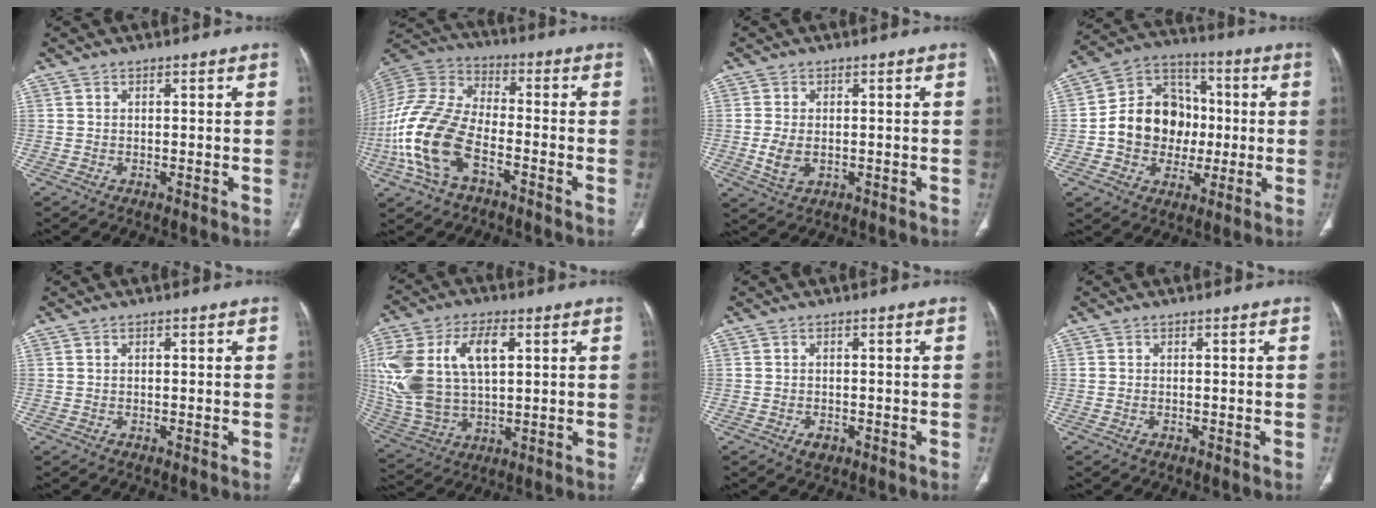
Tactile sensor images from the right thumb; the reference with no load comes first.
{"total": 18.5, "force": [-6.6, 9.9, 14.2], "torque": [-0.308, 0.032, -0.130]}
{"total": 4.7, "force": [-0.6, 3.0, 3.5], "torque": [-0.072, -0.007, -0.004]}
{"total": 14.9, "force": [-0.7, 12.4, 8.2], "torque": [-0.085, 0.030, -0.012]}
{"total": 0.5, "force": [0.2, 0.3, 0.4], "torque": [-0.008, 0.003, 0.003]}
{"total": 19.7, "force": [4.9, 11.4, 15.3], "torque": [-0.321, 0.004, 0.097]}
{"total": 1.9, "force": [-0.9, 1.3, 1.1], "torque": [-0.014, 0.002, -0.009]}
{"total": 0.6, "force": [-0.3, 0.4, 0.3], "torque": [-0.010, 0.004, -0.004]}